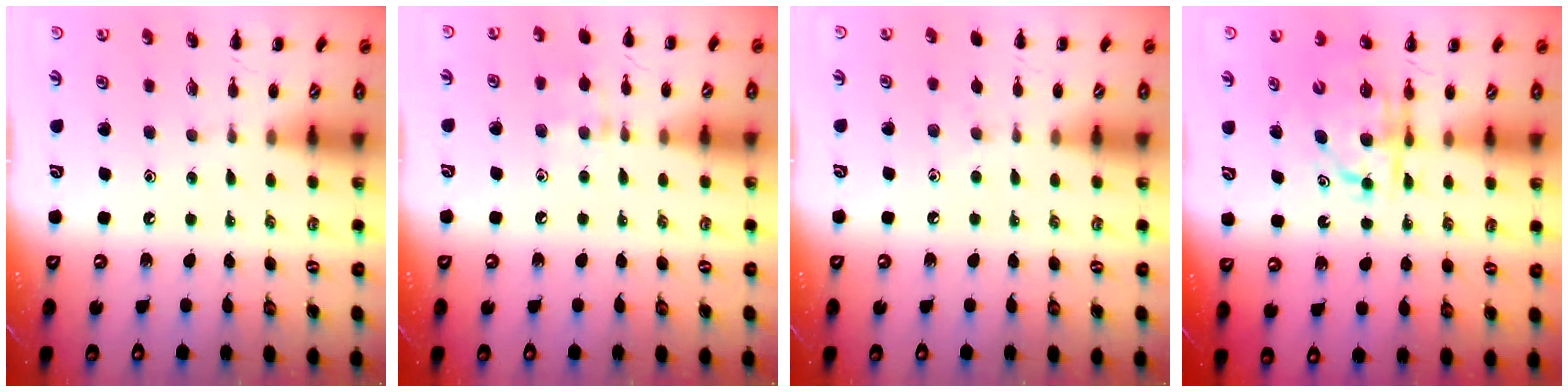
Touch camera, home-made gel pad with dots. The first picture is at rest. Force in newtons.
{"total": 7.8, "press": 7.5, "slide": 2.2}
{"total": 2.9, "press": 2.7, "slide": 1.2}
{"total": 6.2, "press": 6.1, "slide": 1.0}